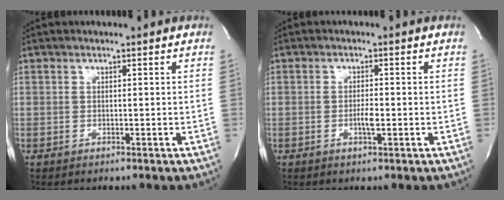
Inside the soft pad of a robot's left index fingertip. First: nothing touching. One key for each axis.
{"total": 1.8, "fx": -0.5, "fy": 0.3, "fz": 1.7, "tx": -0.032, "ty": -0.002, "tz": -0.009}